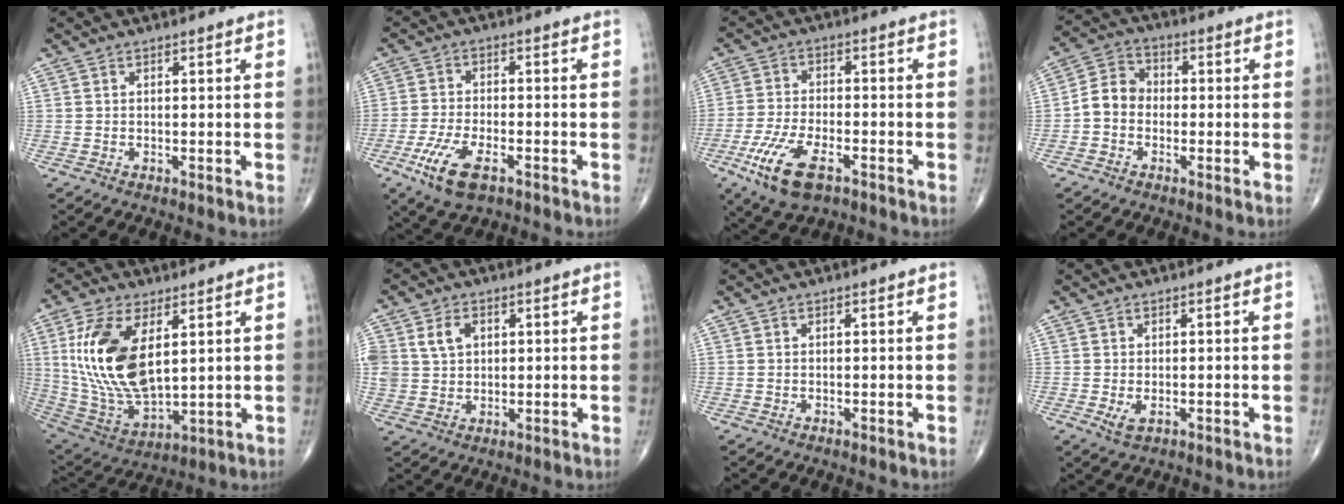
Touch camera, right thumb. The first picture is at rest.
{"total": 8.8, "force": [-4.5, 3.6, 6.6], "torque": [-0.142, 0.004, -0.080]}
{"total": 10.9, "force": [-5.5, 4.7, 8.1], "torque": [-0.168, 0.006, -0.099]}
{"total": 6.3, "force": [-1.4, 5.2, 3.3], "torque": [-0.042, 0.024, -0.041]}
{"total": 19.1, "force": [4.7, 9.7, 15.8], "torque": [-0.310, -0.026, 0.101]}
{"total": 6.9, "force": [2.3, 5.2, 3.8], "torque": [-0.061, -0.003, 0.049]}
{"total": 0.0}
{"total": 2.2, "force": [-0.5, 1.2, 1.7], "torque": [-0.030, -0.005, -0.005]}